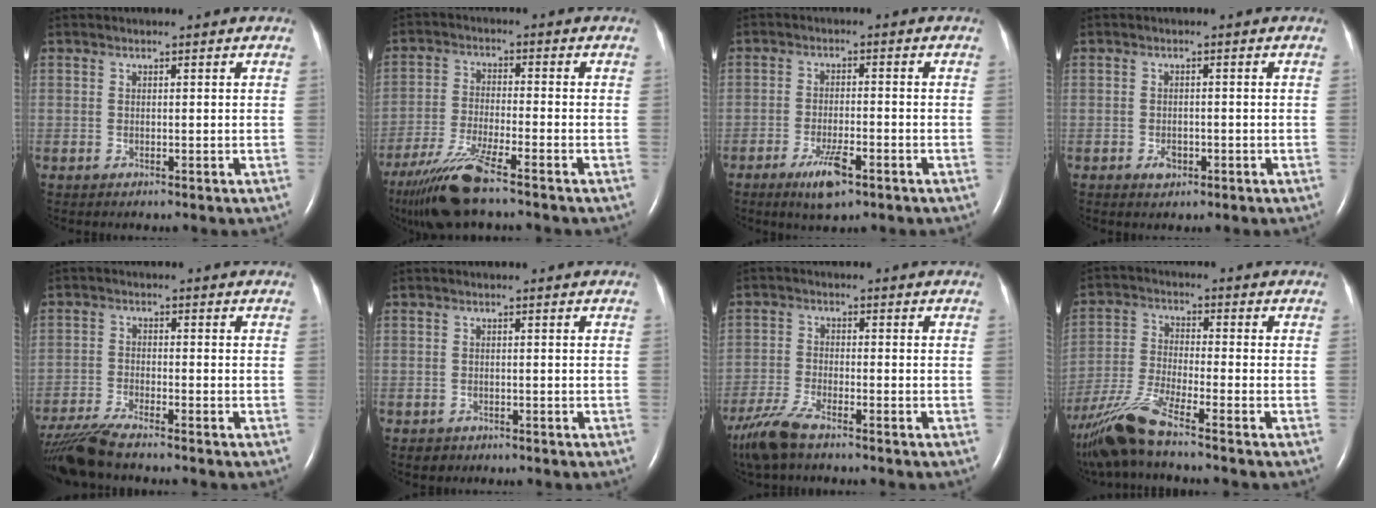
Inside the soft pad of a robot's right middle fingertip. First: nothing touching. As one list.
[{"total": 10.2, "force": [-7.7, 0.3, 6.7], "torque": [-0.138, -0.032, -0.141]}, {"total": 5.6, "force": [-3.3, 1.2, 4.3], "torque": [-0.086, -0.007, -0.053]}, {"total": 1.8, "force": [-0.9, 1.2, 1.1], "torque": [-0.020, 0.002, -0.009]}, {"total": 8.1, "force": [-7.1, 0.2, 3.8], "torque": [-0.075, -0.024, -0.130]}, {"total": 1.3, "force": [-0.8, 1.0, -0.1], "torque": [-0.003, 0.004, -0.007]}, {"total": 7.0, "force": [-5.3, 1.4, 4.2], "torque": [-0.099, -0.019, -0.105]}, {"total": 10.3, "force": [-8.1, -0.4, 6.4], "torque": [-0.143, -0.027, -0.157]}]